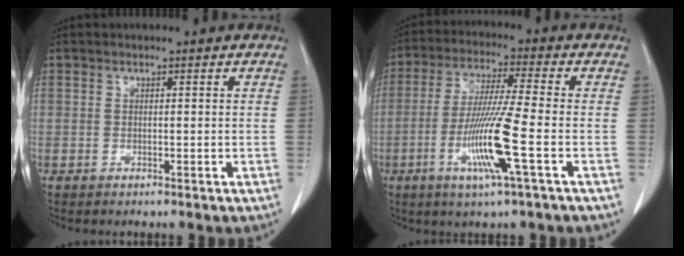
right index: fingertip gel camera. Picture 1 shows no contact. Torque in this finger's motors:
{"motor_torque": [1.55, -0.59, 0.91, 0.16]}